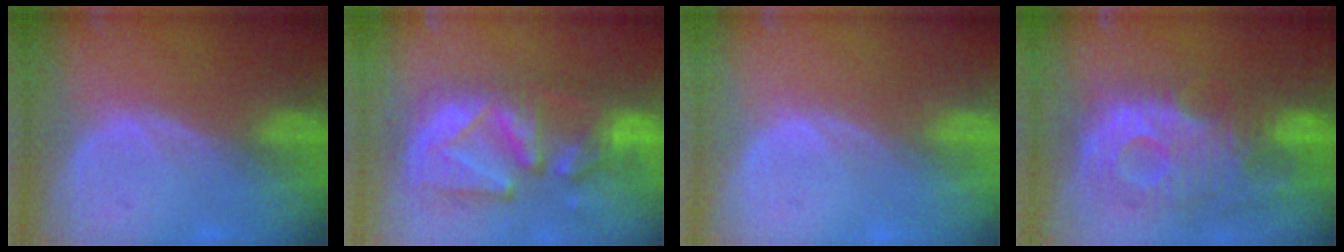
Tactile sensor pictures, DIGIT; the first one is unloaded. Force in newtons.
{"total": 12.5, "press": 11.0, "slide": 5.9}
{"total": 0.5, "press": 0.1, "slide": 0.5}
{"total": 11.8, "press": 10.7, "slide": 5.1}